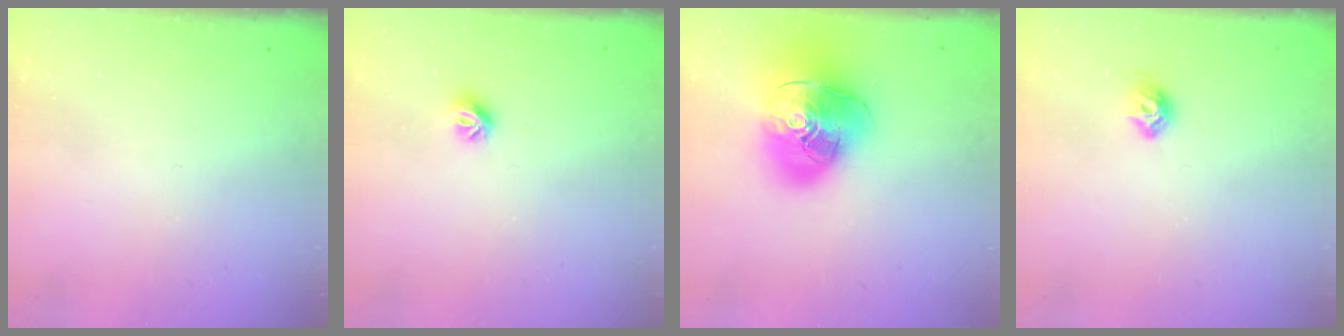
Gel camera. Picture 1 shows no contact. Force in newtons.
{"total": 6.5, "press": 6.5, "slide": 0.7}
{"total": 22.5, "press": 22.3, "slide": 3.4}
{"total": 6.6, "press": 6.6, "slide": 0.9}